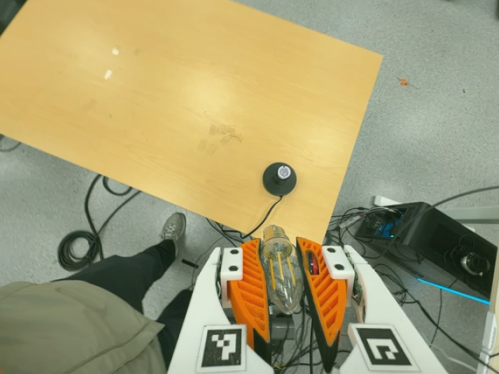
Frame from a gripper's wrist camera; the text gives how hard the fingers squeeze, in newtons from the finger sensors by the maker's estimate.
{"total": 22.8, "left": 24.6, "right": 20.9}